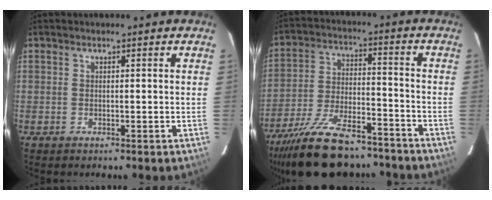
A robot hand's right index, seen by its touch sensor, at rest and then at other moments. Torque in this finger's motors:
{"motor_torque": [1.12, -1.03, 0.81, 0.21]}